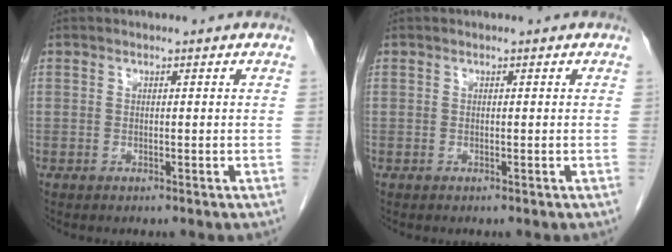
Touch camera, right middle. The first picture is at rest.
{"total": 0.0}